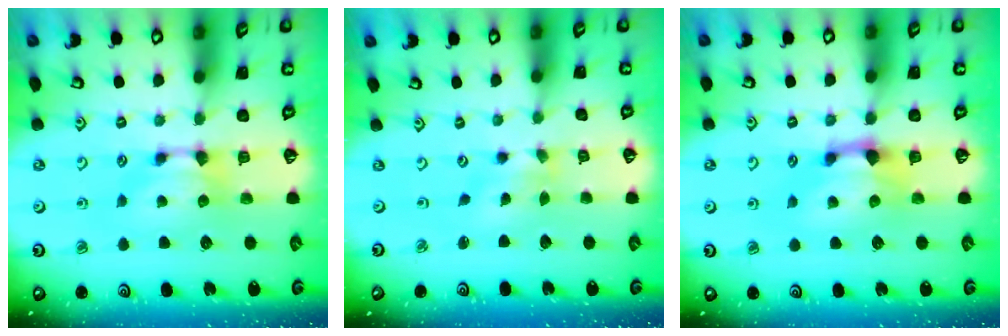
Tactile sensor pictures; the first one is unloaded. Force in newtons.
{"total": 1.5, "press": 1.0, "slide": 1.1}
{"total": 1.7, "press": 1.1, "slide": 1.3}